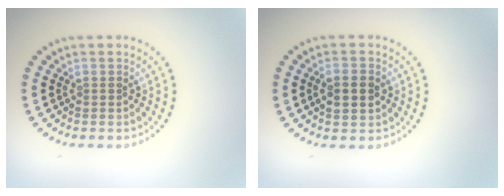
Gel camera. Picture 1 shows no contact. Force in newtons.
{"total": 2.5, "press": 2.5, "slide": 0.1}